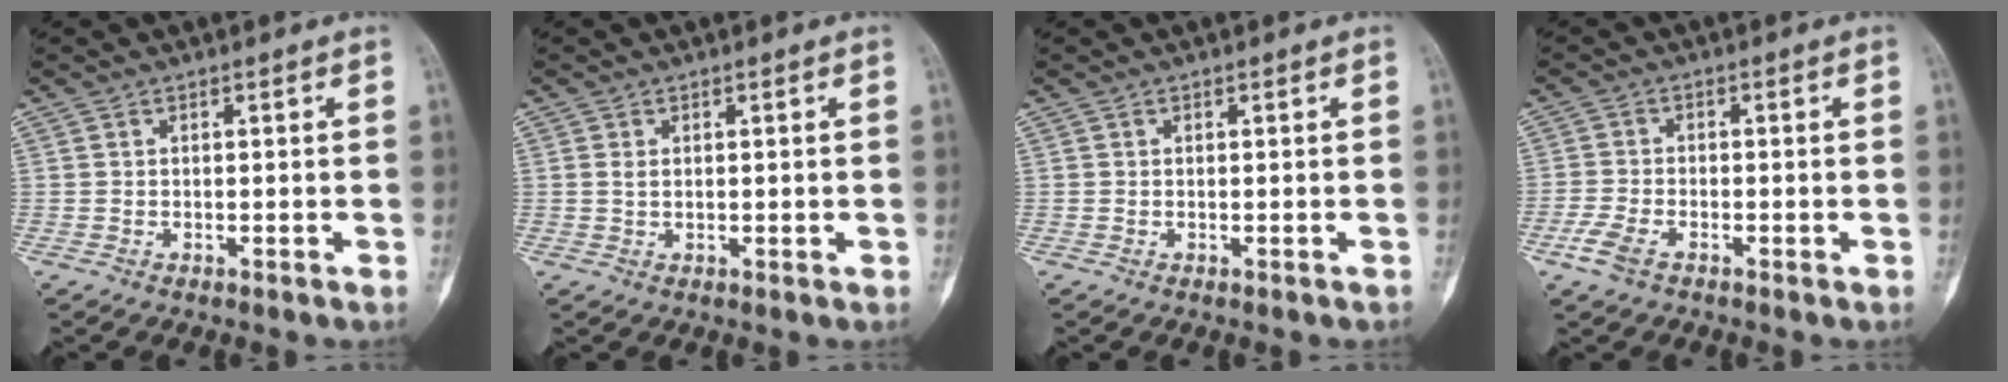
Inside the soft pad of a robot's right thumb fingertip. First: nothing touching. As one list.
[{"total": 1.3, "force": [0.3, 0.9, 0.9], "torque": [-0.013, 0.001, 0.009]}, {"total": 0.0}, {"total": 4.4, "force": [-2.5, 2.3, 2.8], "torque": [-0.066, 0.006, -0.051]}]